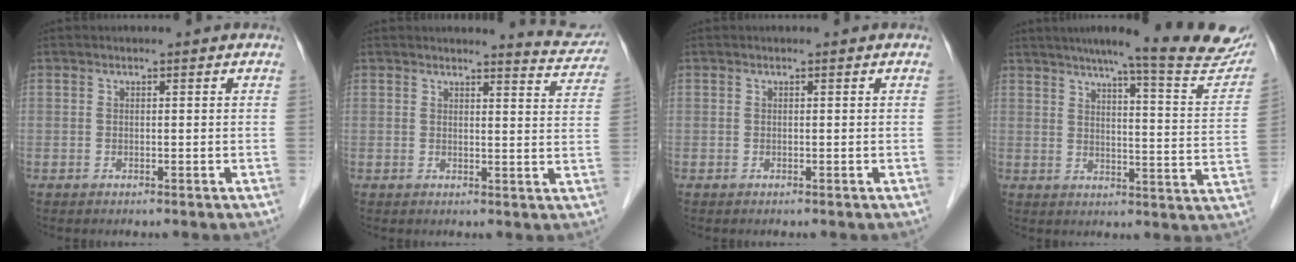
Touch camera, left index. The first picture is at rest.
{"total": 5.7, "force": [5.7, 0.4, 0.2], "torque": [-0.003, -0.032, 0.045]}
{"total": 0.0}
{"total": 20.6, "force": [18.0, 1.0, 9.9], "torque": [-0.126, -0.047, 0.210]}